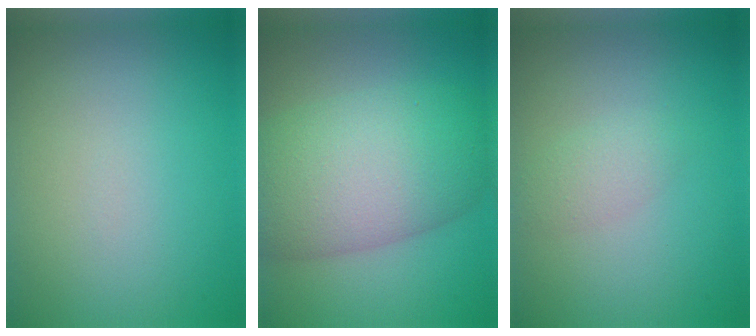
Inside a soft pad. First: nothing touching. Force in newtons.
{"total": 10.2, "press": 10.2, "slide": 0.6}
{"total": 1.6, "press": 1.6, "slide": 0.0}